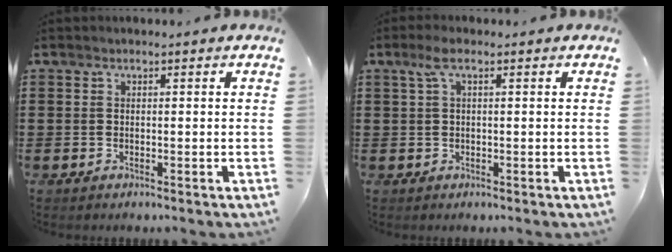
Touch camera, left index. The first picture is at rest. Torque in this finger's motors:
{"motor_torque": [1.15, -0.99, 0.47, 0.08]}